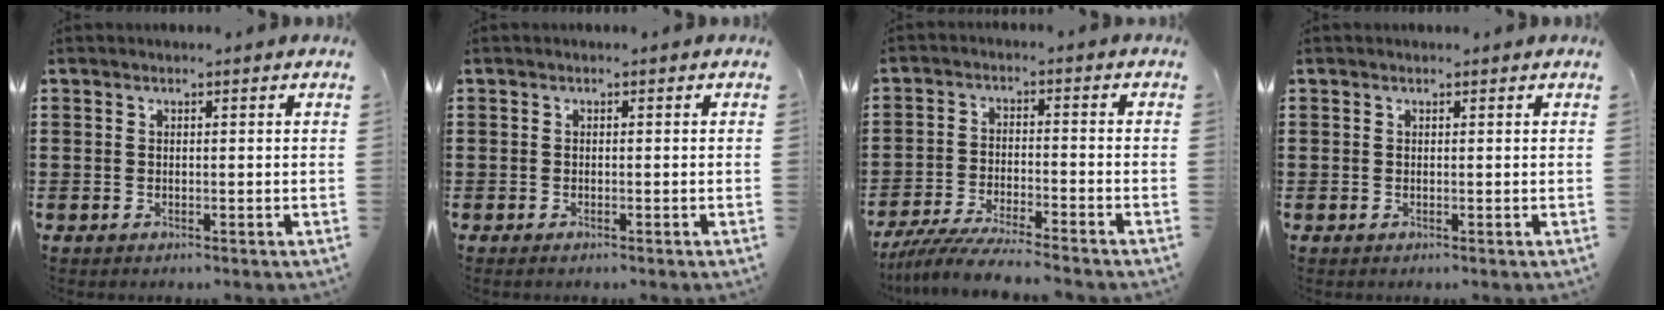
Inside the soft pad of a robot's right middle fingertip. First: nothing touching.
{"total": 0.0}
{"total": 6.0, "force": [-5.6, 0.0, 2.1], "torque": [-0.051, -0.015, -0.111]}
{"total": 0.0}